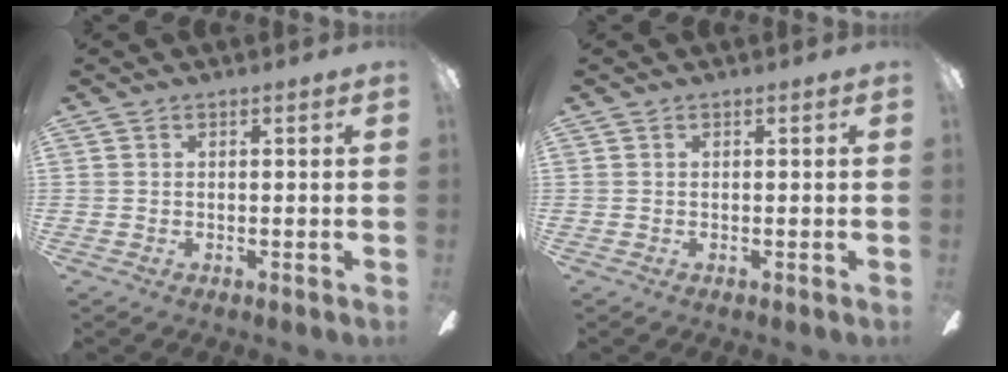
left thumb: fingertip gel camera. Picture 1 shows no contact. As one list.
[{"total": 0.0}]